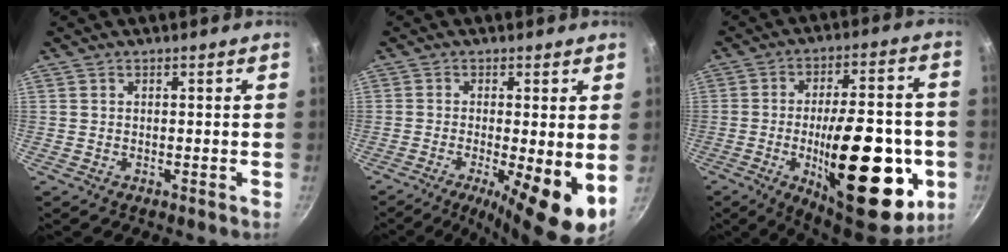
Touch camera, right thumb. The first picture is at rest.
{"total": 10.9, "force": [-2.4, 2.4, 10.4], "torque": [-0.162, -0.011, -0.037]}
{"total": 28.2, "force": [-7.0, 11.8, 24.7], "torque": [-0.312, 0.019, -0.087]}